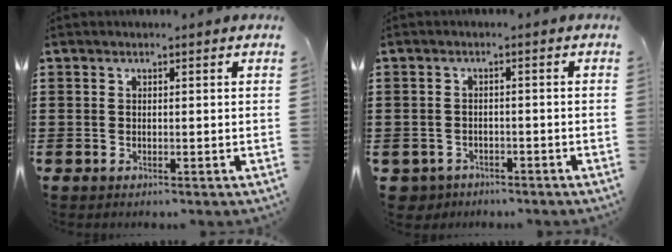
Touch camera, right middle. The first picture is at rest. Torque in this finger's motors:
{"motor_torque": [2.14, 0.00, 0.18, 0.06]}